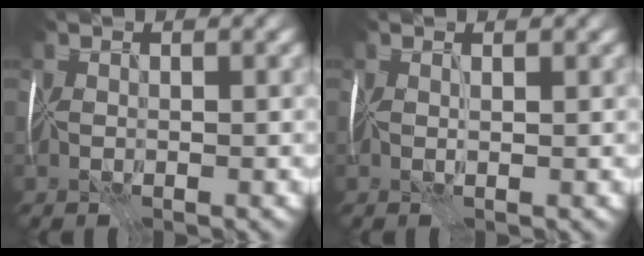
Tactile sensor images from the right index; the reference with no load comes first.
{"total": 0.0}